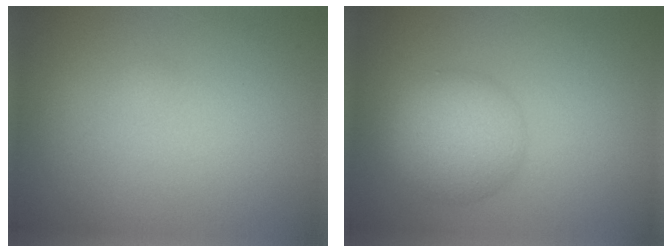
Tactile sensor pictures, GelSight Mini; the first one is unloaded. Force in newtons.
{"total": 4.8, "press": 4.8, "slide": 0.1}